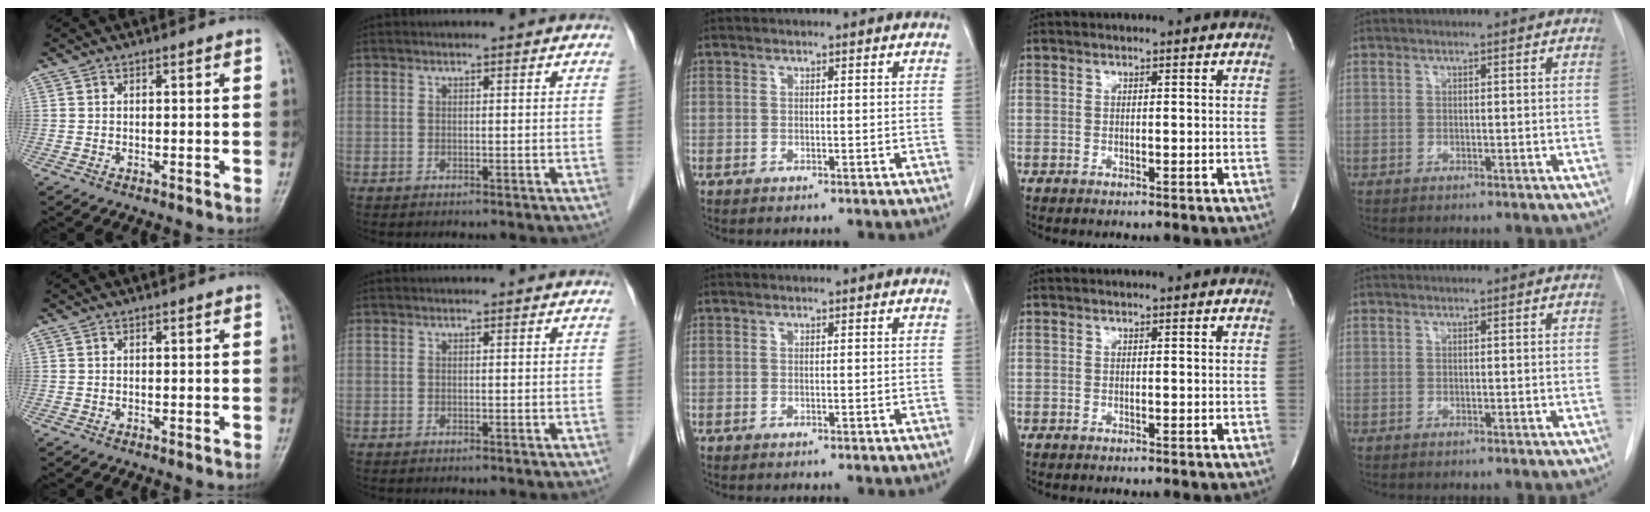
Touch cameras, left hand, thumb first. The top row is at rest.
{}